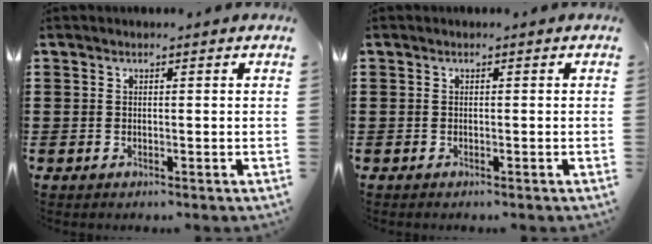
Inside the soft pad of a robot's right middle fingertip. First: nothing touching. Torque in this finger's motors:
{"motor_torque": [-0.97, 0.51, 0.01, 0.01]}